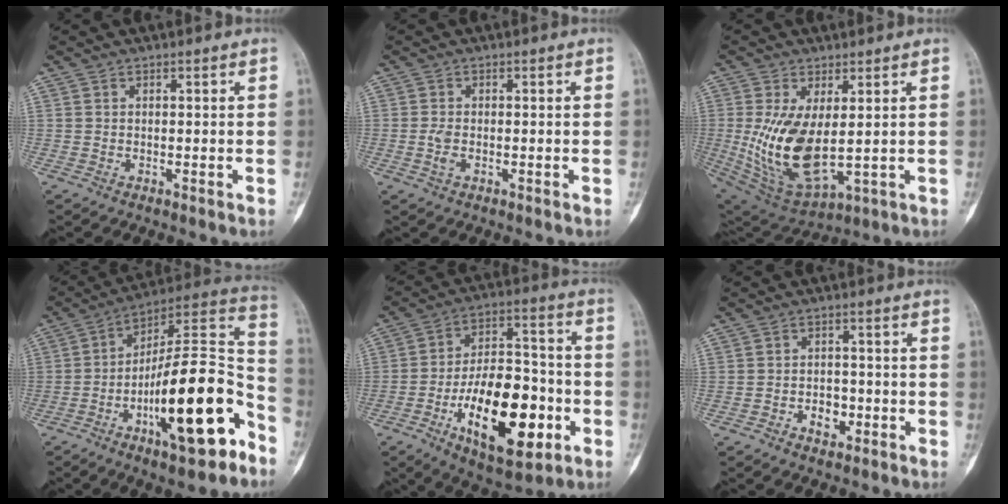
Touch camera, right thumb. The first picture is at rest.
{"total": 2.3, "force": [-0.5, 1.2, 1.8], "torque": [-0.046, 0.001, -0.012]}
{"total": 14.8, "force": [0.4, 7.1, 13.0], "torque": [-0.248, -0.020, 0.032]}
{"total": 24.4, "force": [-10.1, 7.5, 20.8], "torque": [-0.295, 0.073, -0.154]}
{"total": 22.0, "force": [-7.3, 10.5, 17.9], "torque": [-0.260, 0.033, -0.108]}
{"total": 4.0, "force": [-1.8, 2.8, 2.2], "torque": [-0.018, 0.016, -0.027]}